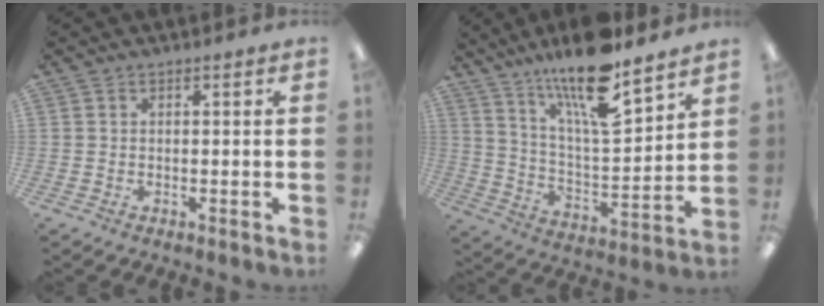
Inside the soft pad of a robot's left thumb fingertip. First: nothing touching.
{"total": 19.0, "force": [14.4, 4.3, 11.6], "torque": [-0.211, -0.088, 0.242]}